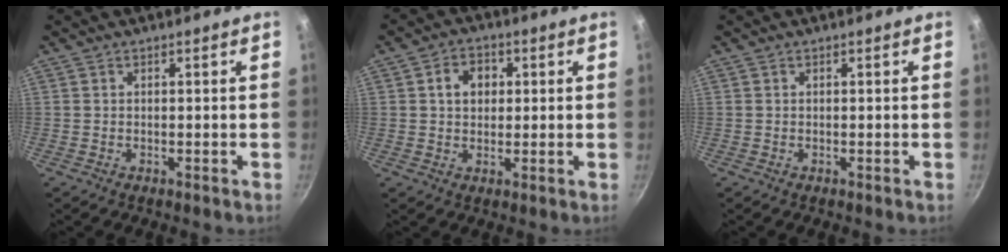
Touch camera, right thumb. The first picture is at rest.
{"total": 5.4, "force": [1.2, 4.3, 3.1], "torque": [-0.027, 0.007, 0.014]}
{"total": 0.0}